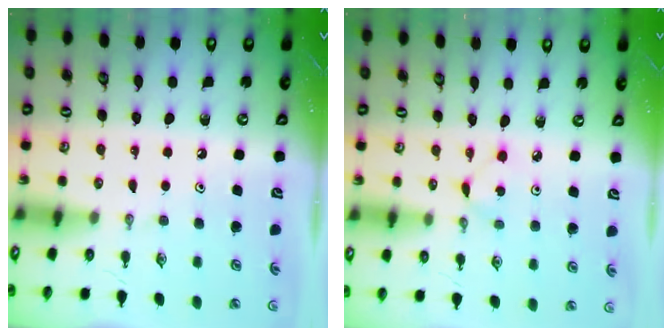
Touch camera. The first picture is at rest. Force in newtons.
{"total": 2.5, "press": 2.4, "slide": 0.3}